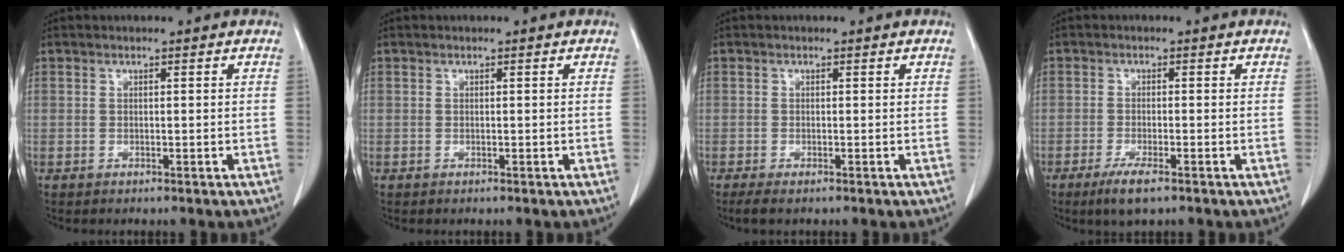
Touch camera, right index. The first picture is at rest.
{"total": 0.0}
{"total": 1.6, "force": [-1.1, 0.3, 1.1], "torque": [-0.020, -0.004, -0.019]}
{"total": 4.1, "force": [-2.6, 0.6, 3.1], "torque": [-0.061, -0.008, -0.045]}